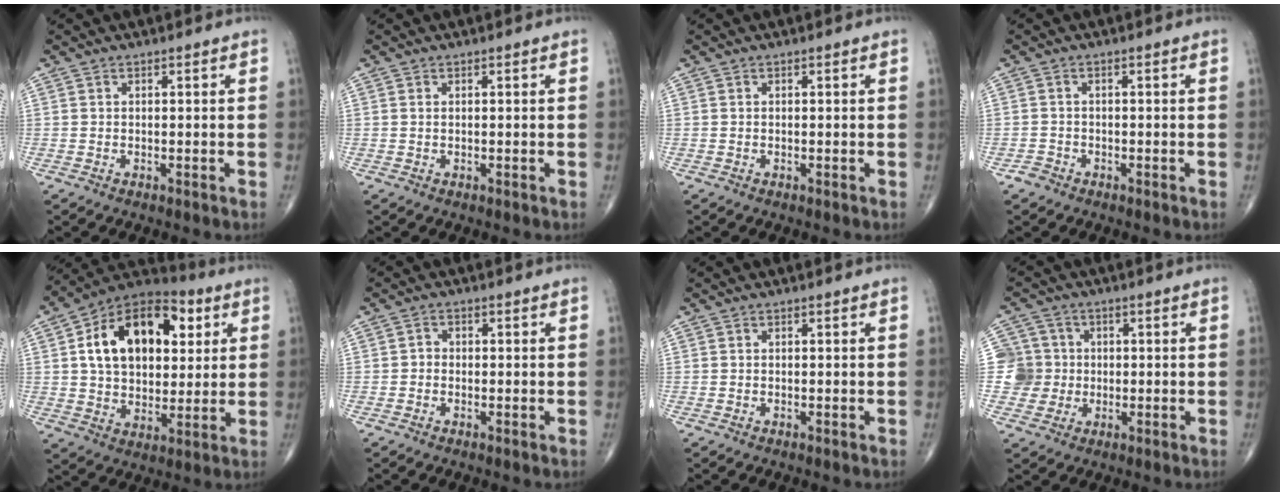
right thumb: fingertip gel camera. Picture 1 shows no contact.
{"total": 0.0}
{"total": 0.0}
{"total": 1.4, "force": [-1.1, 0.9, 0.0], "torque": [0.001, 0.003, -0.025]}
{"total": 20.7, "force": [5.8, 13.3, 14.8], "torque": [-0.200, 0.005, 0.088]}
{"total": 1.4, "force": [-0.3, 1.2, 0.6], "torque": [0.000, 0.006, -0.009]}
{"total": 0.0}
{"total": 6.9, "force": [0.0, 6.9, 0.3], "torque": [0.026, 0.014, -0.004]}